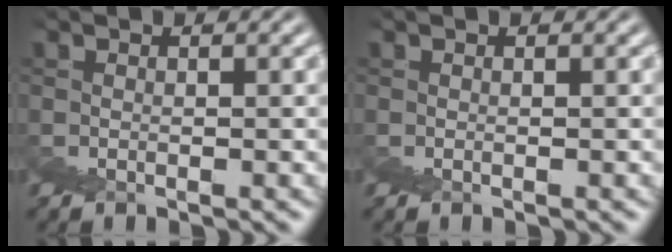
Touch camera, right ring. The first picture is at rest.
{"total": 0.0}